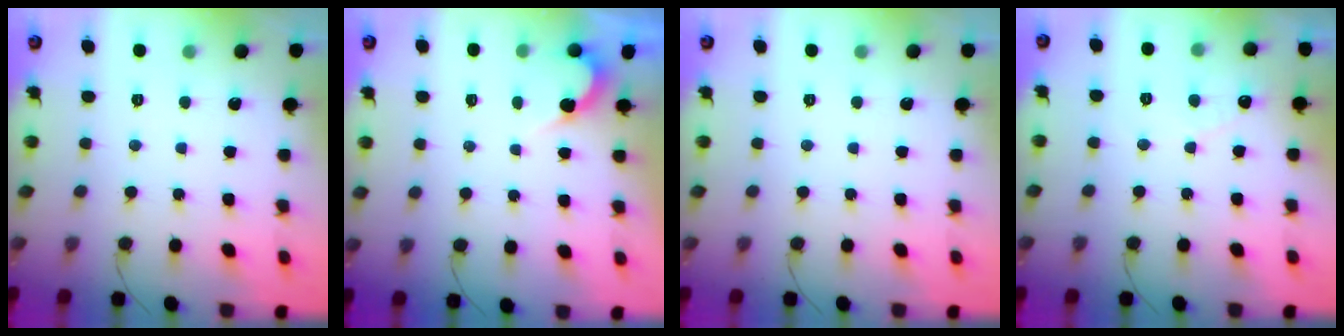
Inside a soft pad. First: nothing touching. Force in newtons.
{"total": 2.7, "press": 2.7, "slide": 0.2}
{"total": 0.0}
{"total": 2.9, "press": 2.9, "slide": 0.2}